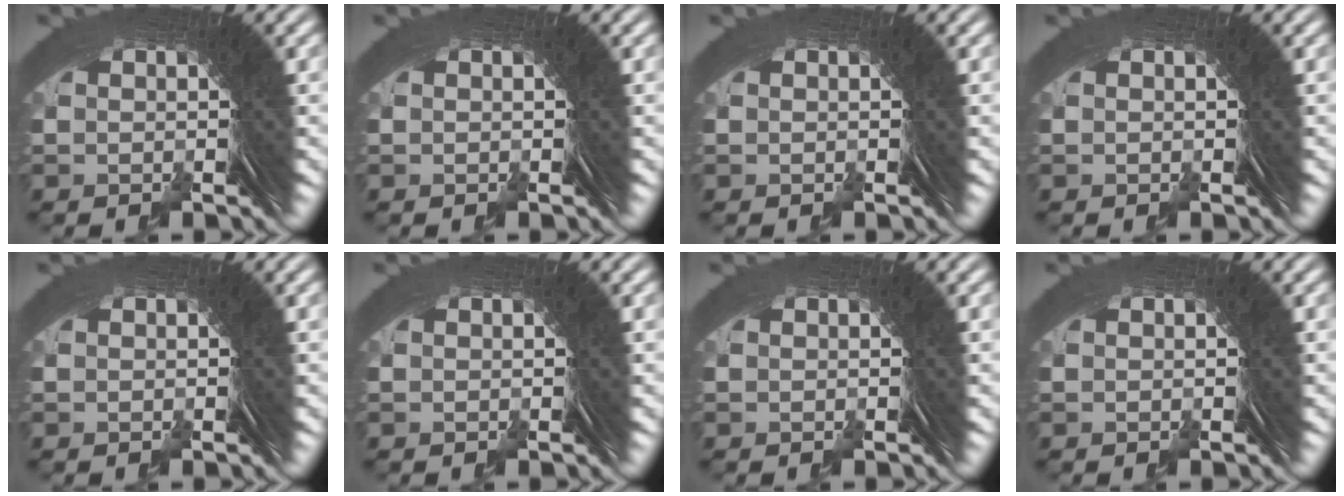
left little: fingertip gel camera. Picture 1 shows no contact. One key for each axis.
{"total": 0.0}
{"total": 0.0}
{"total": 0.0}
{"total": 0.0}
{"total": 0.0}
{"total": 0.0}
{"total": 0.0}